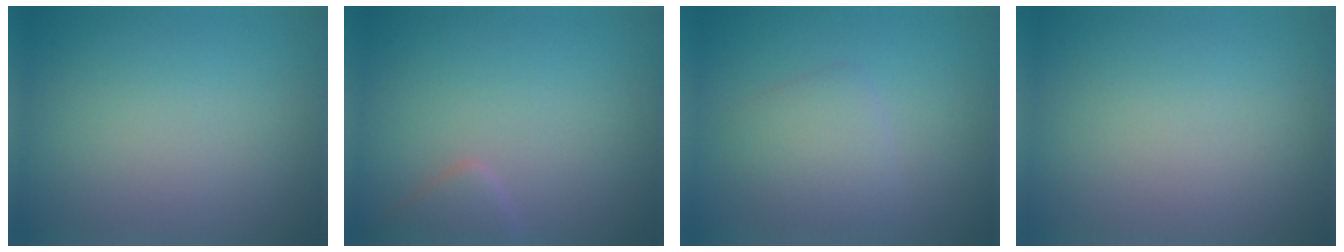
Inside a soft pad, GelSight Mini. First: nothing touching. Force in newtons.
{"total": 1.9, "press": 1.9, "slide": 0.2}
{"total": 2.7, "press": 2.7, "slide": 0.0}
{"total": 0.0}